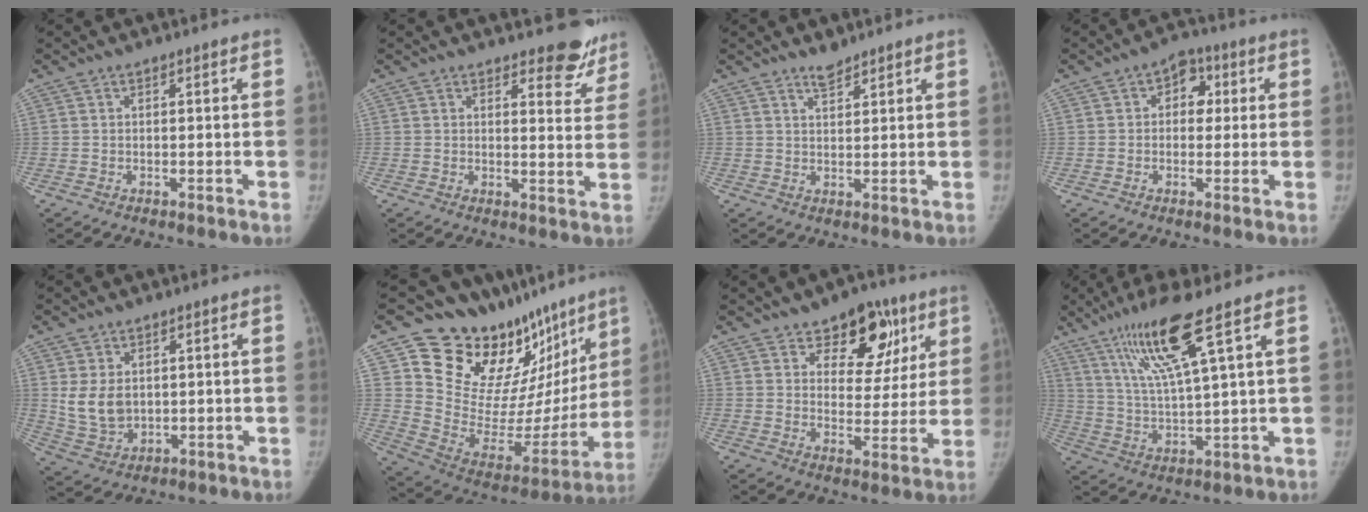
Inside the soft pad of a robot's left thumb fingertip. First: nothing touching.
{"total": 7.9, "force": [6.8, 3.2, 2.4], "torque": [0.014, -0.051, 0.069]}
{"total": 2.6, "force": [2.3, 0.9, 0.8], "torque": [-0.003, -0.018, 0.040]}
{"total": 5.7, "force": [1.2, 4.3, 3.5], "torque": [-0.008, 0.006, 0.008]}
{"total": 7.4, "force": [1.3, 5.5, 4.8], "torque": [-0.072, -0.014, 0.043]}
{"total": 27.5, "force": [19.3, 14.8, 12.6], "torque": [-0.141, -0.105, 0.298]}
{"total": 13.3, "force": [7.5, 8.2, 7.2], "torque": [-0.038, -0.033, 0.109]}
{"total": 12.9, "force": [7.3, 0.3, 10.6], "torque": [-0.208, -0.034, 0.149]}